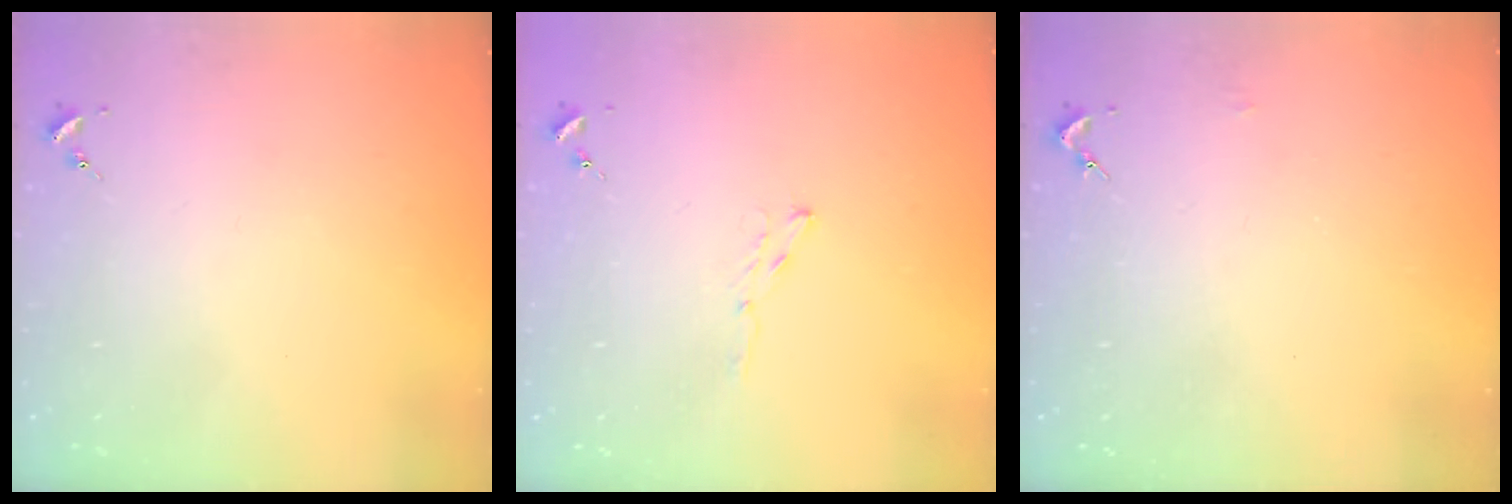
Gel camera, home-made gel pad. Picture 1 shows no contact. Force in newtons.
{"total": 3.5, "press": 3.5, "slide": 0.4}
{"total": 1.4, "press": 1.4, "slide": 0.1}